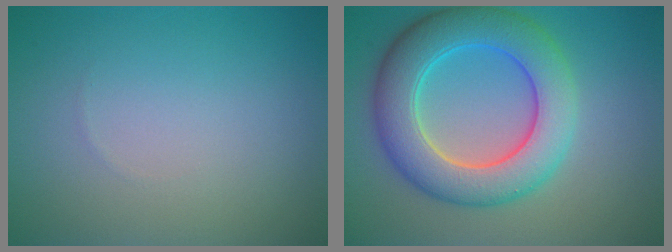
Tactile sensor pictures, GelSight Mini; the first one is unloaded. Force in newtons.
{"total": 8.3, "press": 8.3, "slide": 0.4}